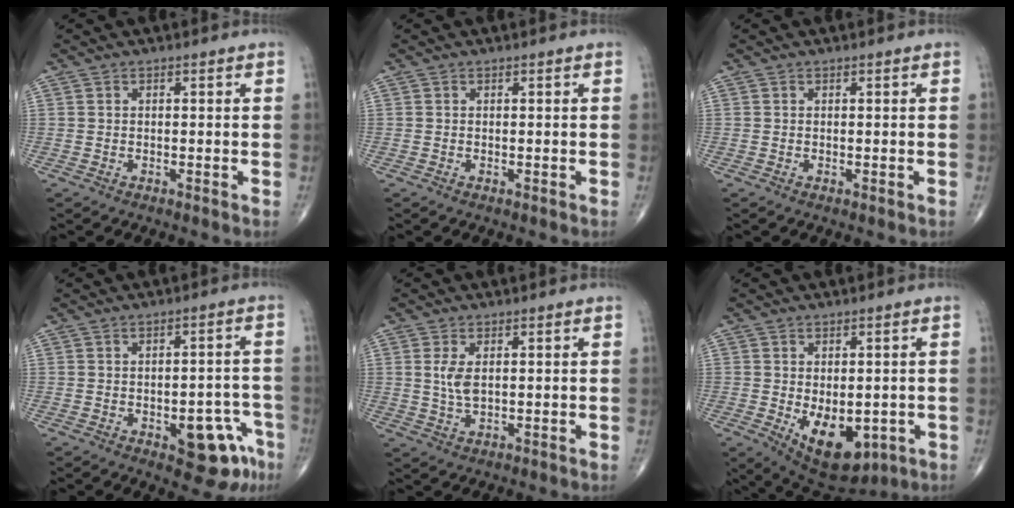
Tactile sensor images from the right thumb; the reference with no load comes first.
{"total": 0.0}
{"total": 0.0}
{"total": 10.0, "force": [-4.5, 4.7, 7.6], "torque": [-0.057, 0.030, -0.047]}
{"total": 3.9, "force": [0.8, 1.9, 3.3], "torque": [-0.071, -0.006, 0.022]}
{"total": 12.0, "force": [-3.0, 7.0, 9.3], "torque": [-0.113, -0.011, -0.022]}